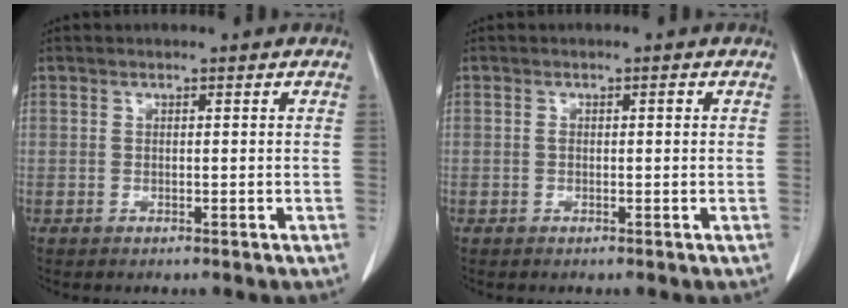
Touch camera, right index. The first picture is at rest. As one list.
[{"total": 1.0, "force": [0.1, 0.4, 0.9], "torque": [-0.016, 0.007, 0.004]}]